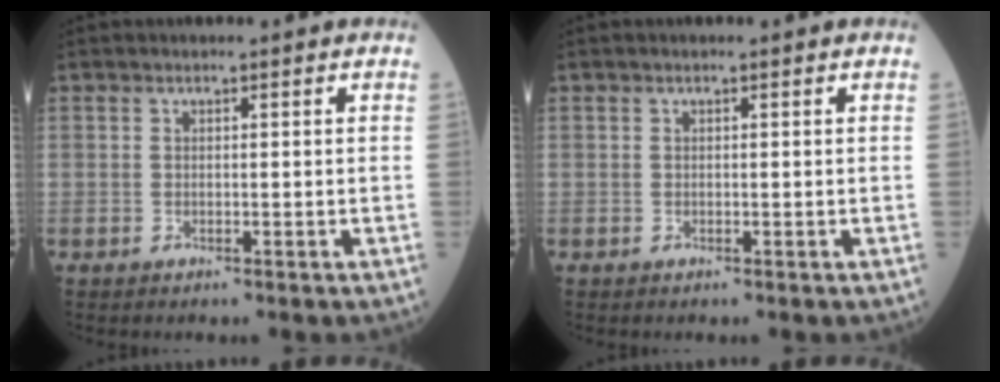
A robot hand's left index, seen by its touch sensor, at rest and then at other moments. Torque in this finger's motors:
{"motor_torque": [0.00, 0.00, 0.00, 0.00]}